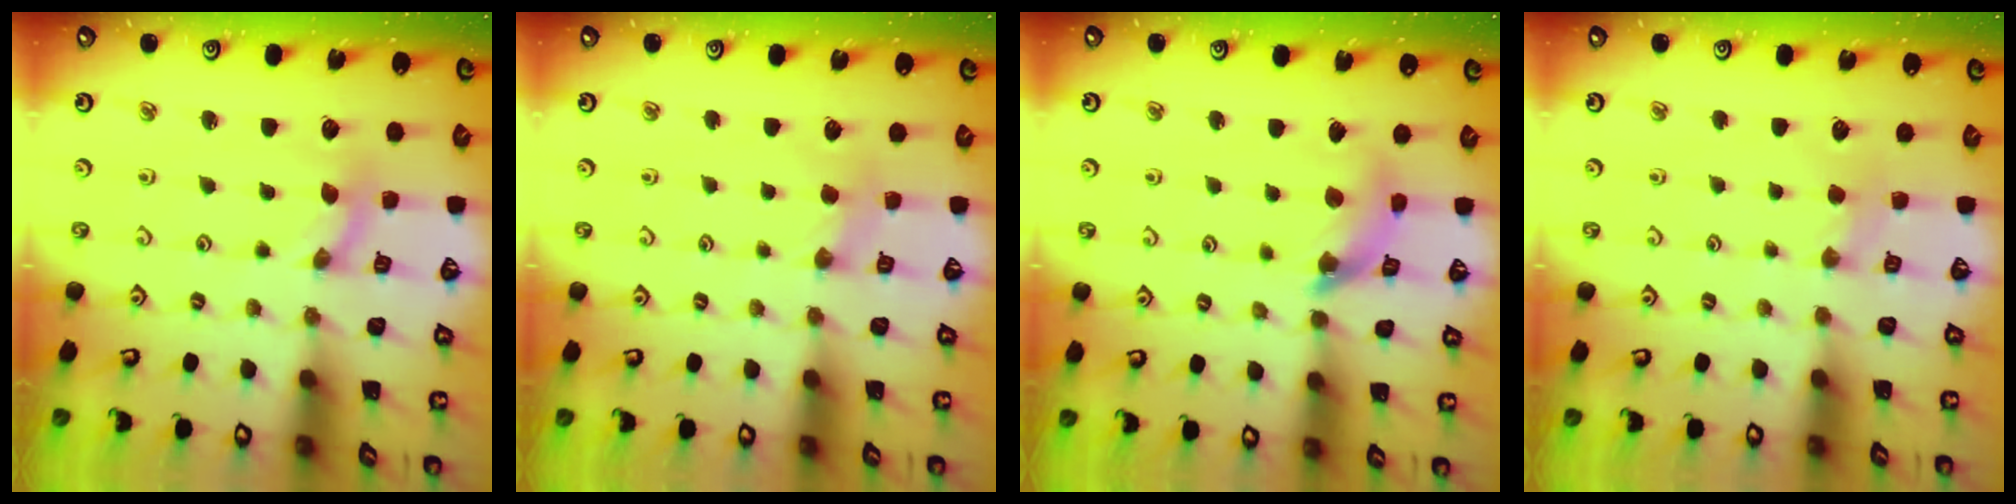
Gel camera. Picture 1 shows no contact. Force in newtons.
{"total": 2.0, "press": 2.0, "slide": 0.4}
{"total": 8.6, "press": 8.6, "slide": 0.8}
{"total": 1.2, "press": 1.1, "slide": 0.3}